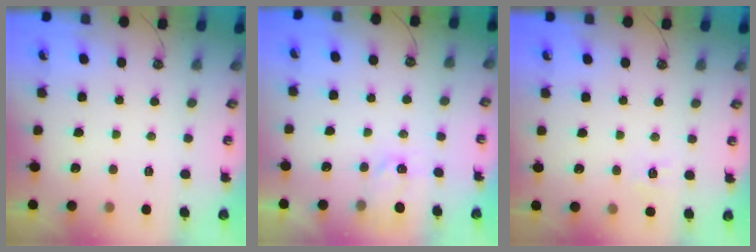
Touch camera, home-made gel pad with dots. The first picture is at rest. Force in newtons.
{"total": 3.0, "press": 2.9, "slide": 0.5}
{"total": 6.6, "press": 6.6, "slide": 0.6}